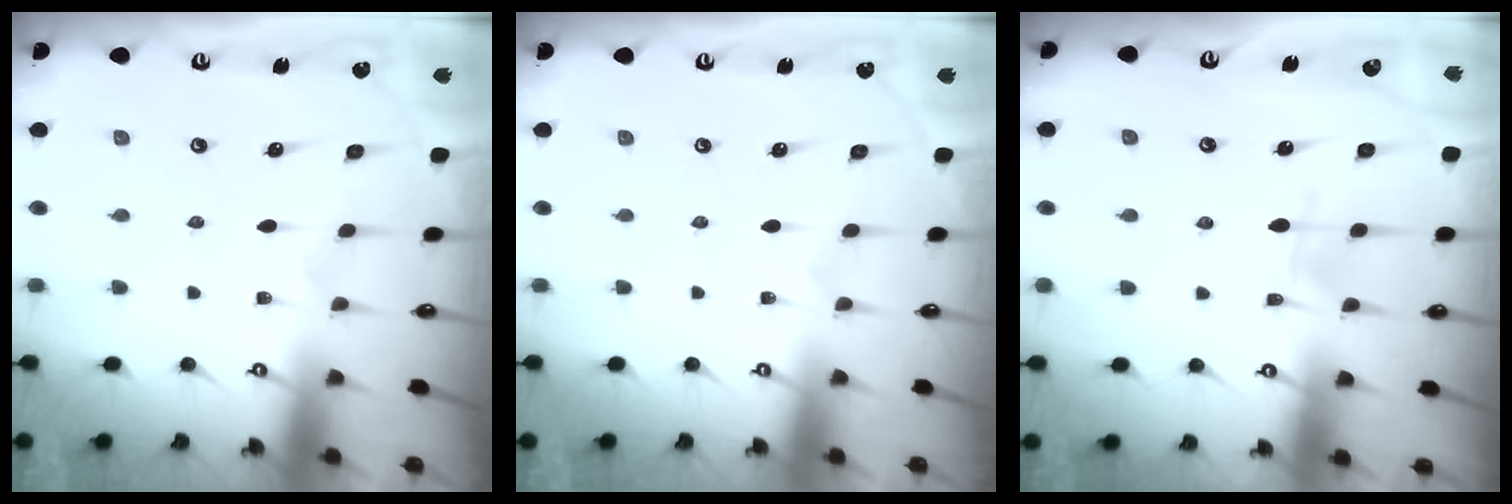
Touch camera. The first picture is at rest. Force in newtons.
{"total": 0.0}
{"total": 5.2, "press": 5.1, "slide": 0.8}